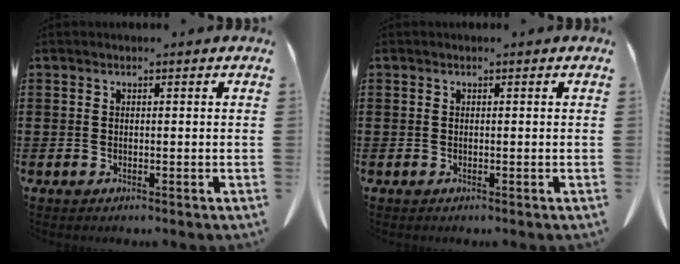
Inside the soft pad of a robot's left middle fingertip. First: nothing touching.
{"total": 0.0}